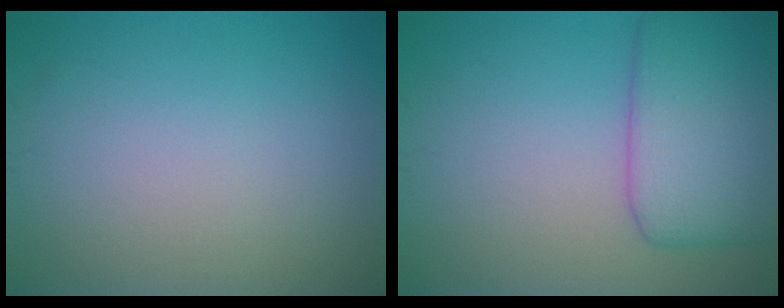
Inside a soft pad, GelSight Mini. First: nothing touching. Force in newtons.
{"total": 6.5, "press": 6.4, "slide": 0.2}